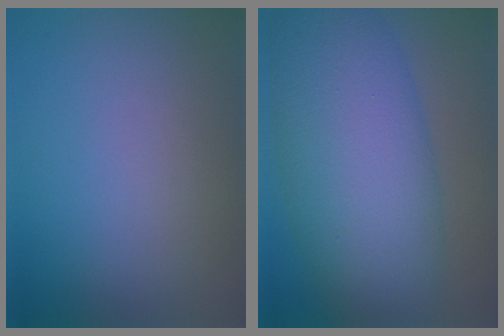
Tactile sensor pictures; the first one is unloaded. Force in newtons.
{"total": 11.8, "press": 11.8, "slide": 0.1}